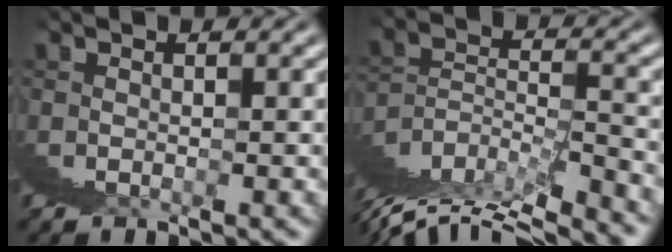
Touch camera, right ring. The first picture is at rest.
{"total": 2.9, "force": [-0.1, 0.8, 2.8], "torque": [-0.015, 0.015, -0.012]}